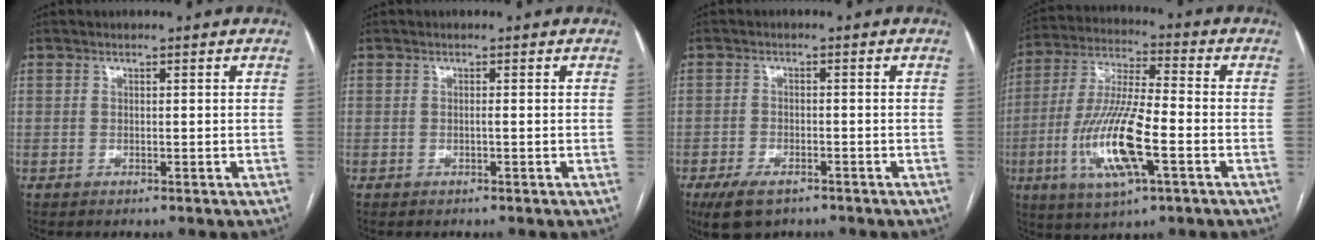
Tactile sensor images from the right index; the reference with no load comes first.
{"total": 0.0}
{"total": 5.5, "force": [-3.8, 2.5, 3.0], "torque": [-0.061, -0.007, -0.062]}
{"total": 15.0, "force": [-4.6, 2.6, 14.0], "torque": [-0.290, -0.010, -0.083]}